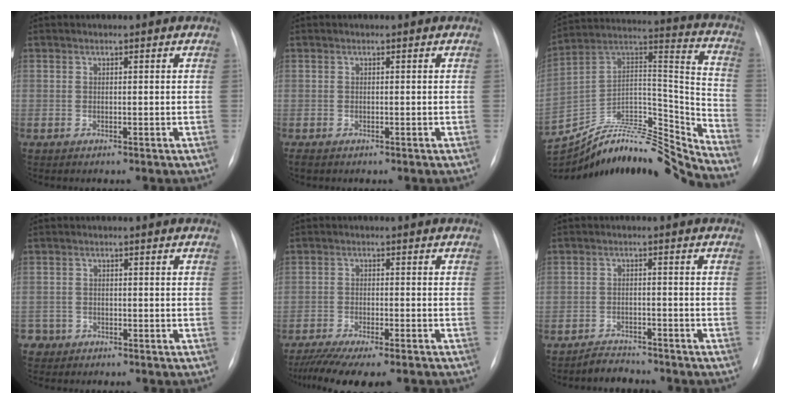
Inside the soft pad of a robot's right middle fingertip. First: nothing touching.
{"total": 1.1, "force": [-0.8, 0.5, 0.5], "torque": [-0.011, -0.001, -0.009]}
{"total": 25.4, "force": [-24.2, 1.2, 7.7], "torque": [-0.149, 0.036, -0.394]}
{"total": 2.1, "force": [-1.4, 1.5, -0.5], "torque": [0.004, 0.008, -0.028]}
{"total": 12.3, "force": [-10.2, 1.7, 6.6], "torque": [-0.100, -0.016, -0.152]}
{"total": 3.3, "force": [-3.2, 1.0, -0.2], "torque": [0.000, -0.005, -0.051]}